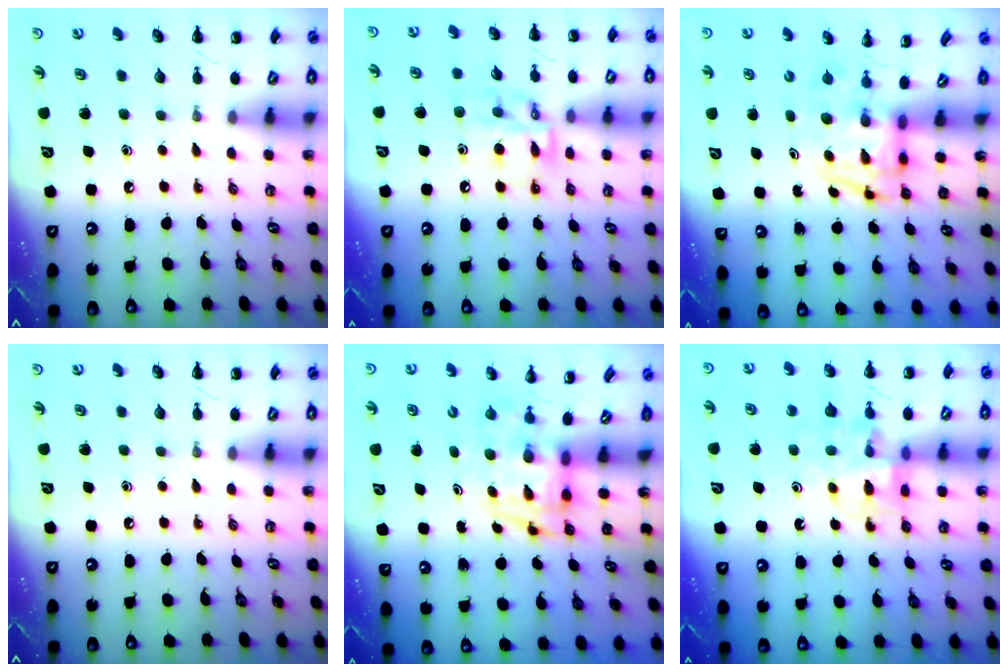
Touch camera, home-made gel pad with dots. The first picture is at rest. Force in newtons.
{"total": 12.3, "press": 12.2, "slide": 2.0}
{"total": 3.7, "press": 3.6, "slide": 0.7}
{"total": 0.0}
{"total": 3.5, "press": 3.5, "slide": 0.7}
{"total": 12.7, "press": 12.2, "slide": 3.4}